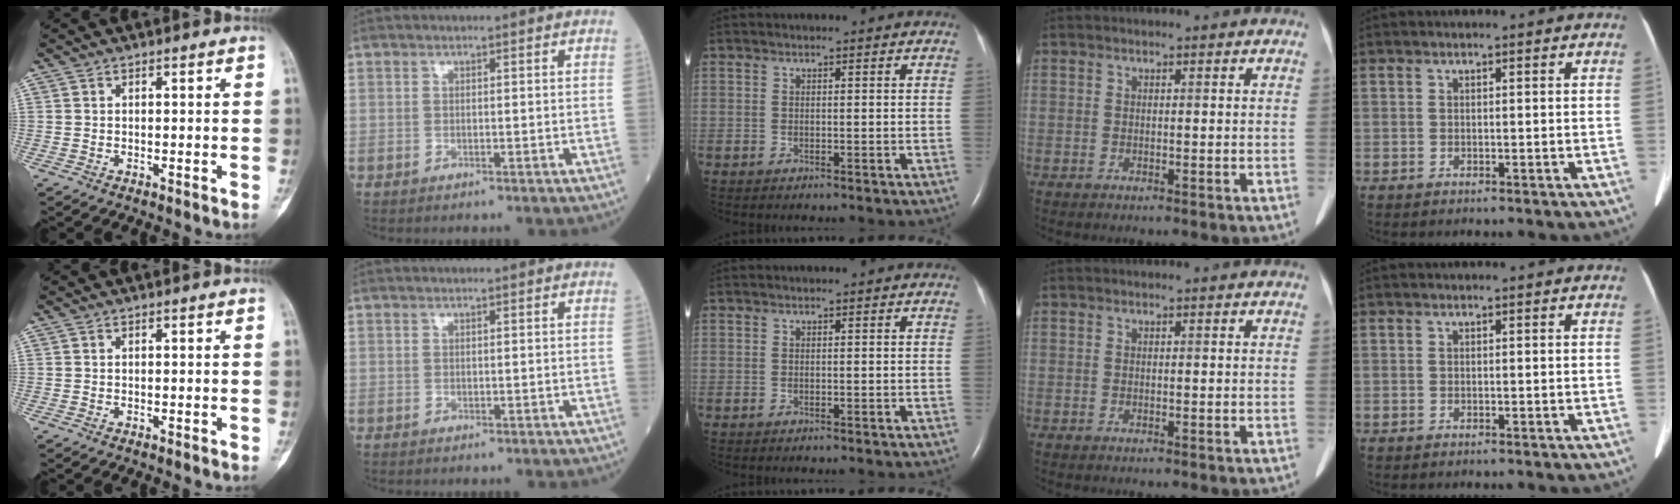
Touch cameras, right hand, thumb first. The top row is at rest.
{}